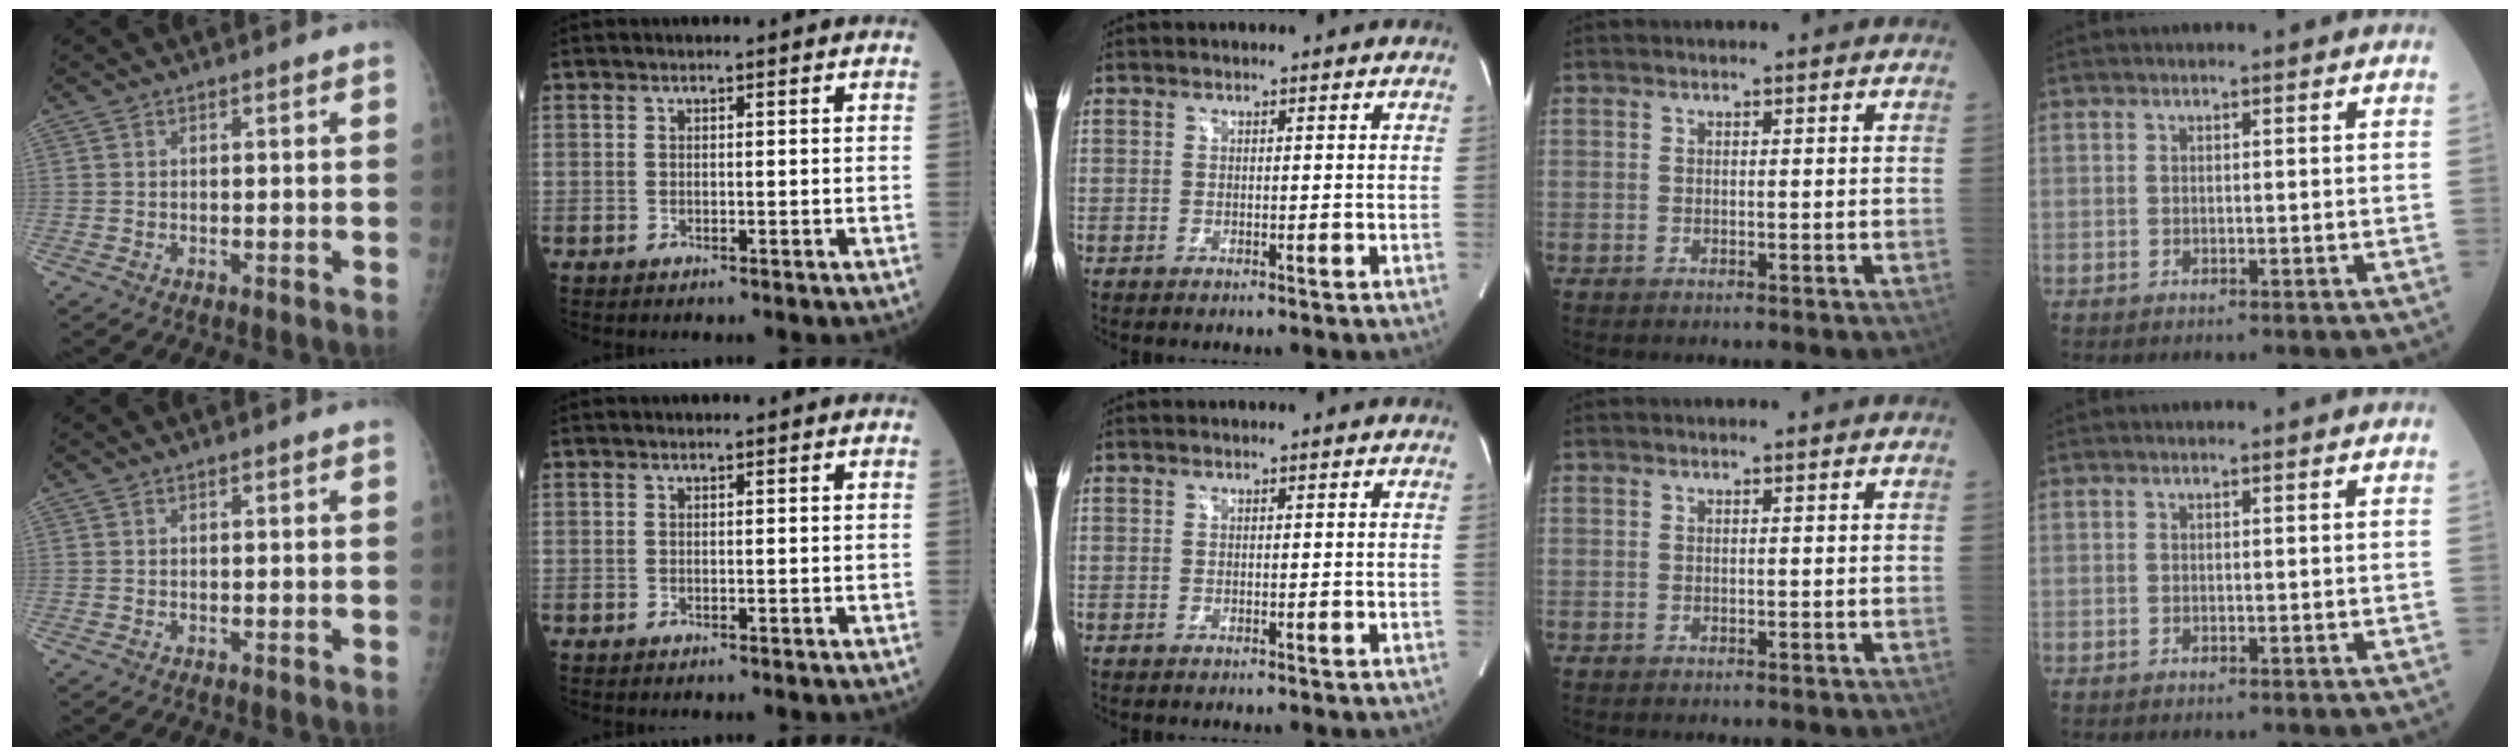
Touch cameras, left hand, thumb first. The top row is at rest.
{}